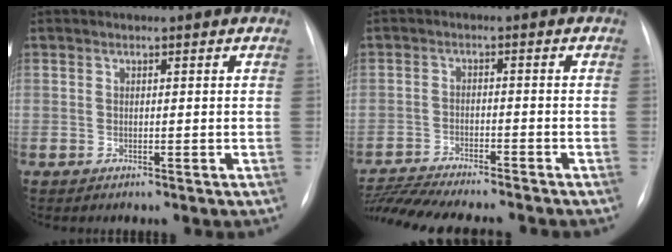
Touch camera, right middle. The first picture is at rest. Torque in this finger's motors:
{"motor_torque": [1.05, -1.08, 0.26, 0.07]}